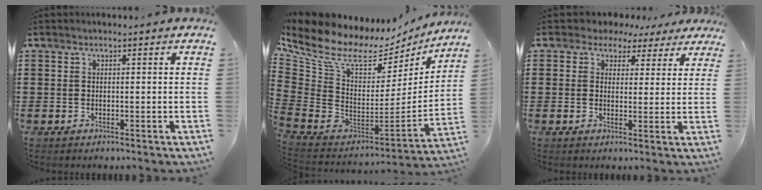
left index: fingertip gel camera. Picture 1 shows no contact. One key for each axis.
{"total": 10.2, "fx": 7.4, "fy": 4.6, "fz": 5.5, "tx": -0.159, "ty": -0.065, "tz": 0.124}
{"total": 3.3, "fx": 2.1, "fy": 2.5, "fz": 0.6, "tx": -0.027, "ty": 0.004, "tz": 0.036}